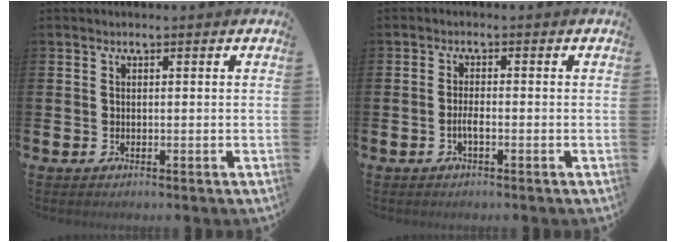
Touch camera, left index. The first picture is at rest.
{"total": 1.5, "force": [-0.7, 0.3, 1.3], "torque": [-0.024, 0.000, -0.013]}